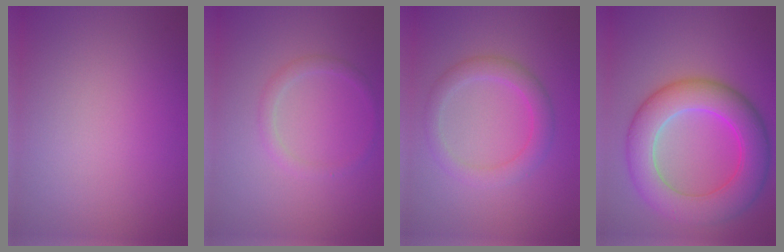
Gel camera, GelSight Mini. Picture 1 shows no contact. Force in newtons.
{"total": 1.3, "press": 1.3, "slide": 0.1}
{"total": 1.9, "press": 1.9, "slide": 0.2}
{"total": 8.0, "press": 8.0, "slide": 0.1}